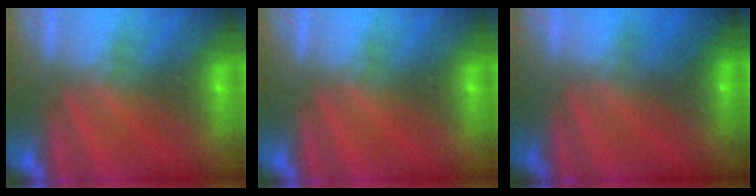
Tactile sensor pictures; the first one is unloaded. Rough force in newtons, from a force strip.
{"total": 0.0}
{"total": 2.2}